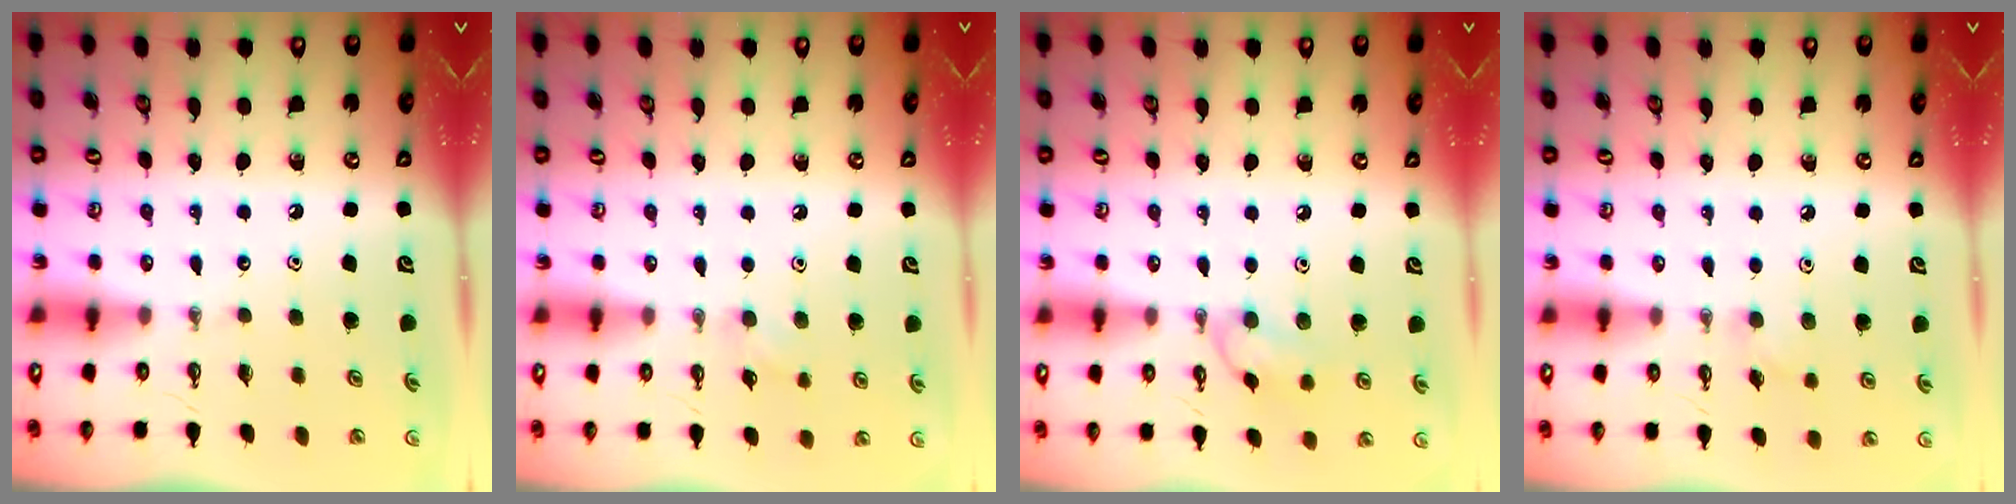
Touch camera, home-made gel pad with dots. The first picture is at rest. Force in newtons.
{"total": 7.3, "press": 5.7, "slide": 4.6}
{"total": 8.8, "press": 8.3, "slide": 2.8}
{"total": 5.9, "press": 5.3, "slide": 2.6}